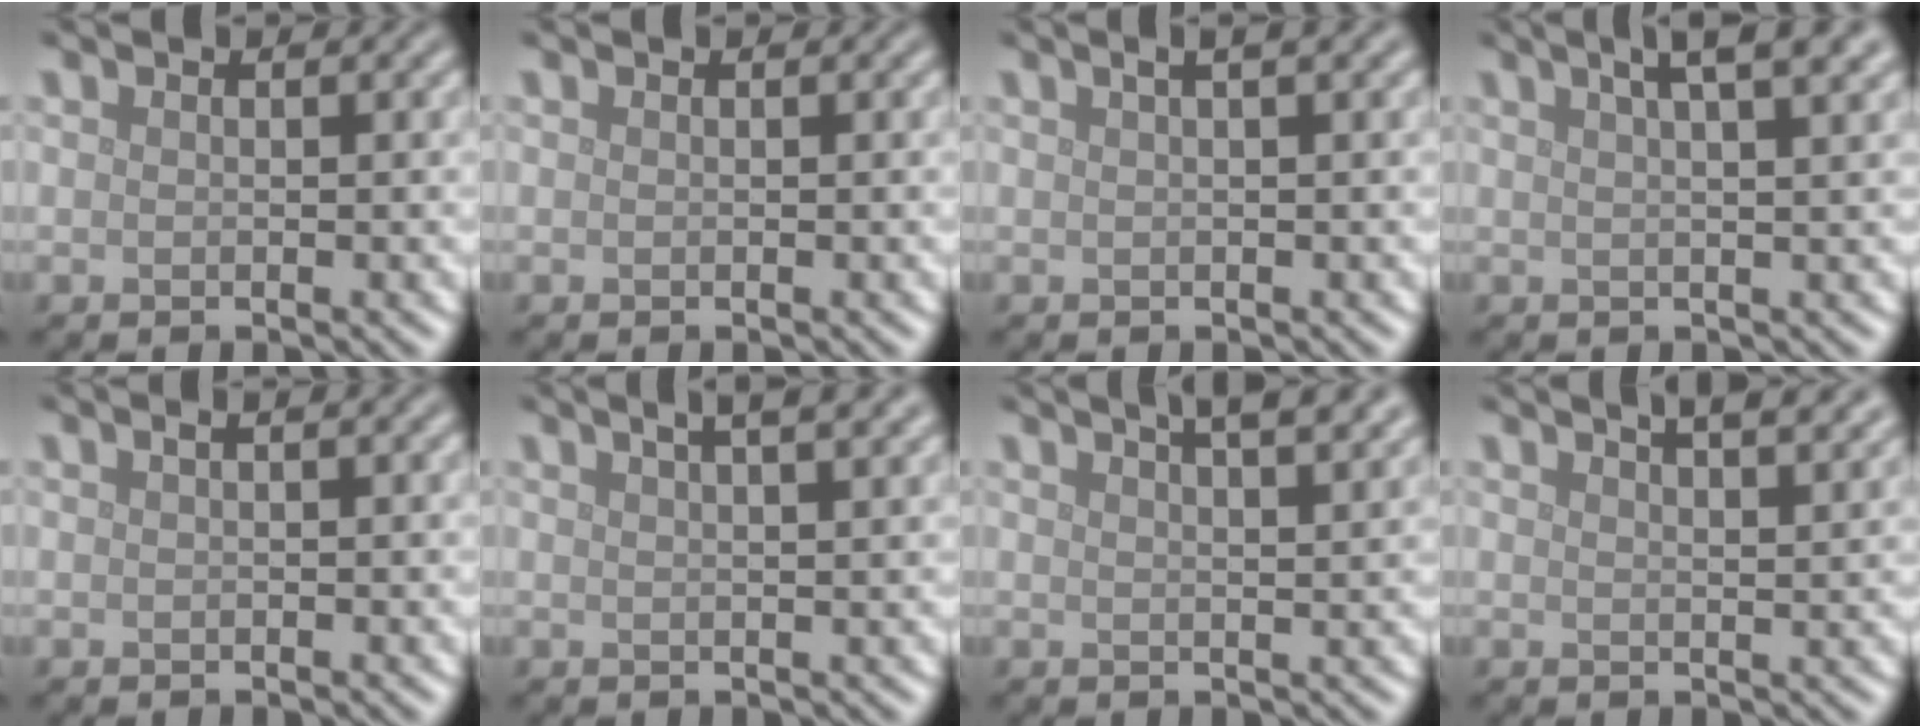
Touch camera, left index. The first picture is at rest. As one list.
[{"total": 0.0}, {"total": 2.9, "force": [1.4, 1.0, 2.3], "torque": [-0.020, 0.003, 0.007]}, {"total": 6.4, "force": [3.9, 2.0, 4.7], "torque": [-0.037, 0.035, 0.024]}, {"total": 1.1, "force": [0.3, 0.2, 1.1], "torque": [-0.020, 0.008, 0.004]}, {"total": 6.1, "force": [3.8, 2.3, 4.1], "torque": [-0.029, 0.041, 0.025]}, {"total": 7.2, "force": [4.6, 2.8, 4.7], "torque": [-0.025, 0.047, 0.034]}, {"total": 6.9, "force": [4.7, 2.6, 4.2], "torque": [-0.023, 0.042, 0.034]}]